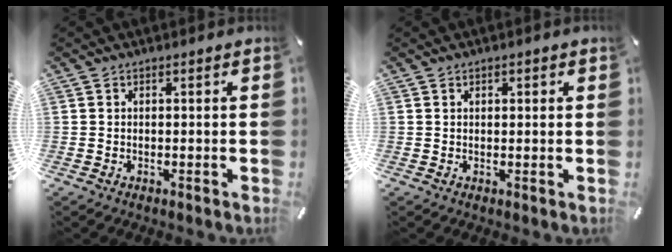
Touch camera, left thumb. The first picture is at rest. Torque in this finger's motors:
{"motor_torque": [0.20, -0.35, -0.10, 0.08, -0.02]}